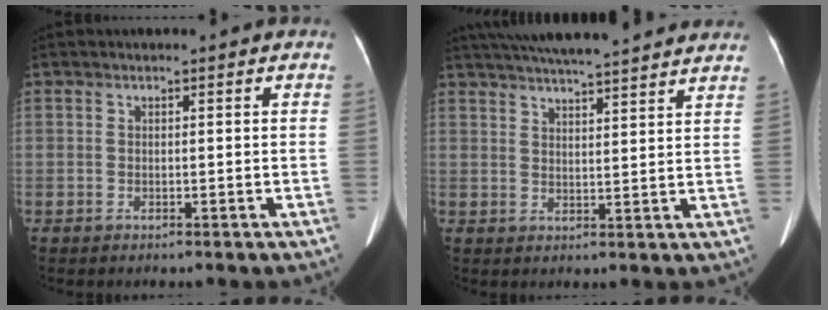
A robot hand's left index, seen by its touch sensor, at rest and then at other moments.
{"total": 20.1, "force": [17.9, 1.6, 8.9], "torque": [-0.149, 0.035, 0.240]}